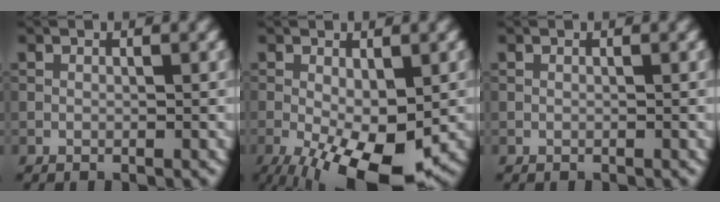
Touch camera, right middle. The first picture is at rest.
{"total": 9.7, "force": [-3.5, 3.8, 8.2], "torque": [-0.156, -0.025, -0.044]}
{"total": 0.0}